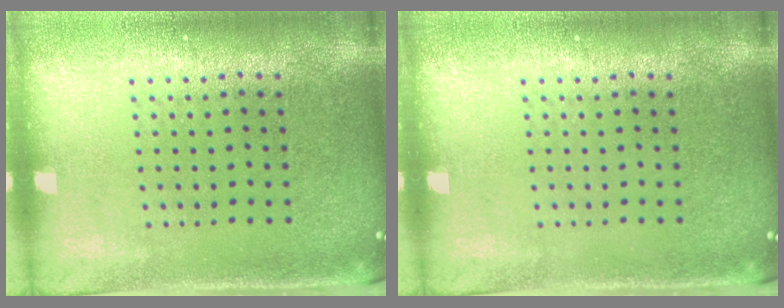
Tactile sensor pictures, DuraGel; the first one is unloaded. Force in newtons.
{"total": 0.0}